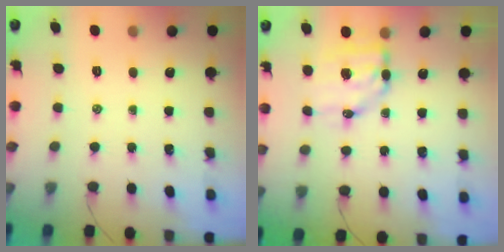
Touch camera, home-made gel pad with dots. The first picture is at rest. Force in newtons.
{"total": 7.6, "press": 7.5, "slide": 1.5}